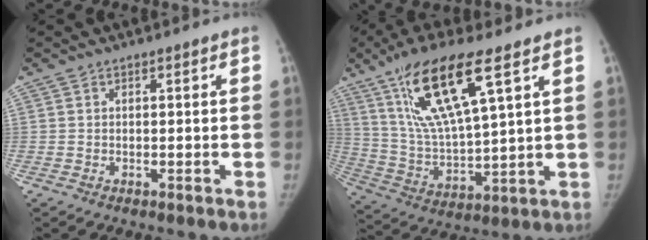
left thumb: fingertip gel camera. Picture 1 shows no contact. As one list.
[{"total": 17.9, "force": [9.2, 4.0, 14.8], "torque": [-0.292, -0.032, 0.184]}]